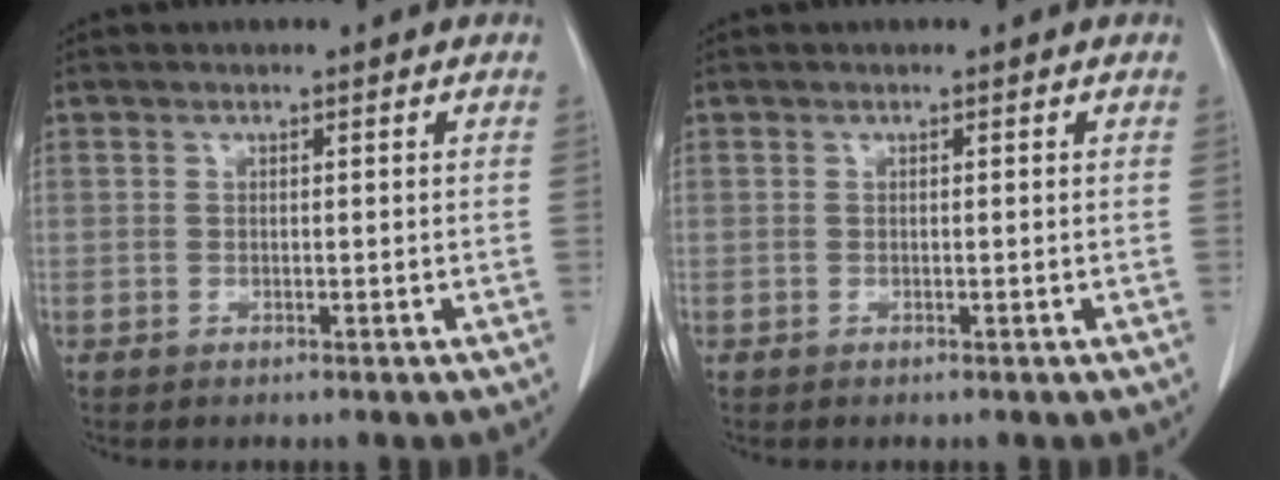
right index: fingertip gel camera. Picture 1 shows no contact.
{"total": 0.0}